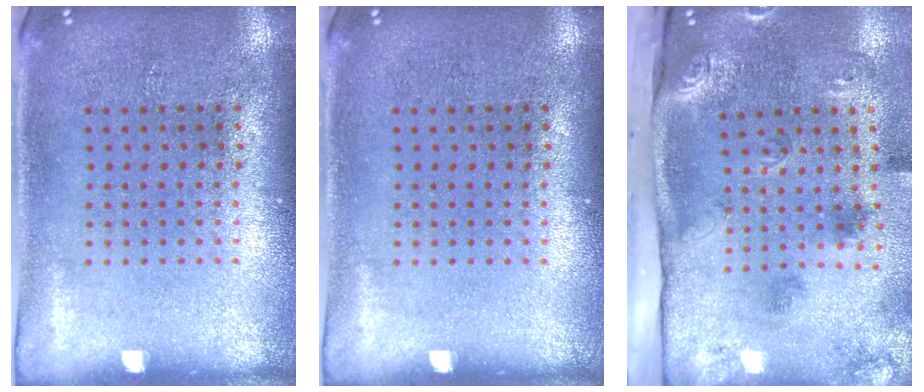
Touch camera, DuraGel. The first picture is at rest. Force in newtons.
{"total": 0.0}
{"total": 3.5, "press": 2.2, "slide": 2.7}